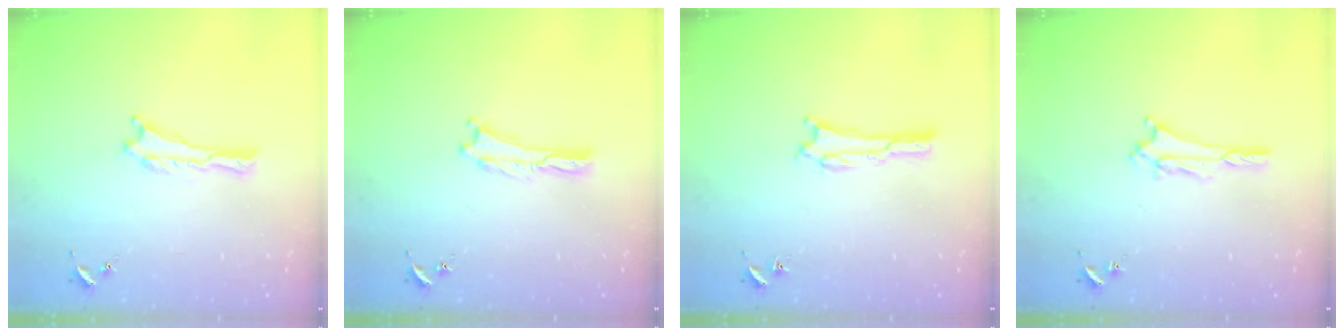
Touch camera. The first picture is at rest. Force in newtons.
{"total": 0.0}
{"total": 1.3, "press": 1.3, "slide": 0.4}
{"total": 2.4, "press": 2.4, "slide": 0.4}